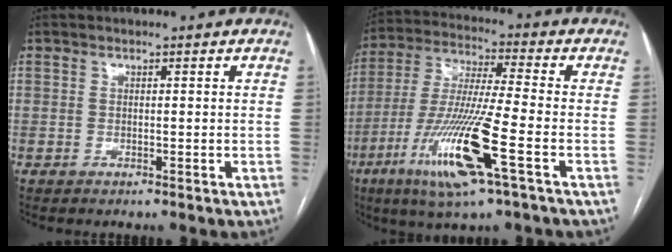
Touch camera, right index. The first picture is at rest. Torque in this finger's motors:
{"motor_torque": [1.63, -0.51, 0.53, 0.21]}